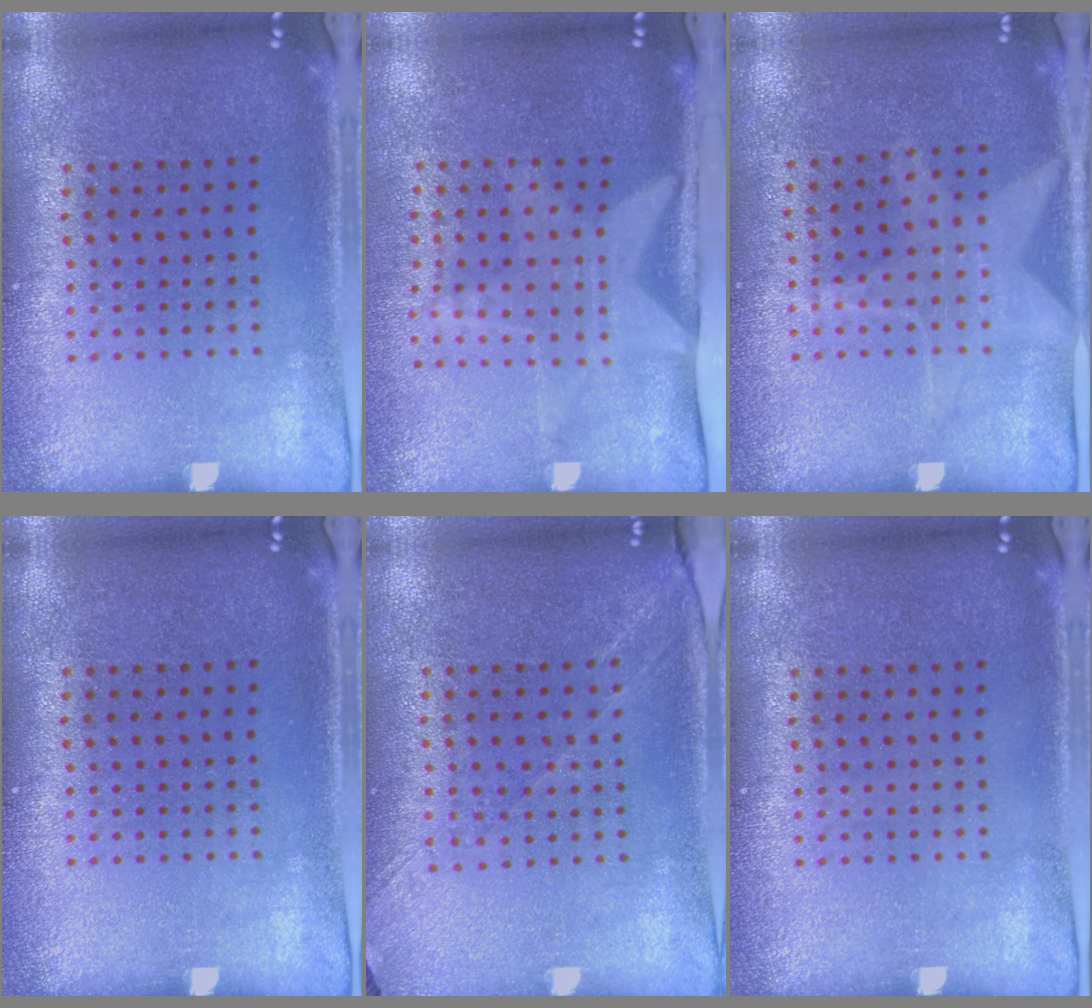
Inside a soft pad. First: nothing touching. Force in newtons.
{"total": 2.1, "press": 1.5, "slide": 1.4}
{"total": 1.2, "press": 1.2, "slide": 0.2}
{"total": 0.0}
{"total": 1.3, "press": 1.2, "slide": 0.4}
{"total": 0.0}